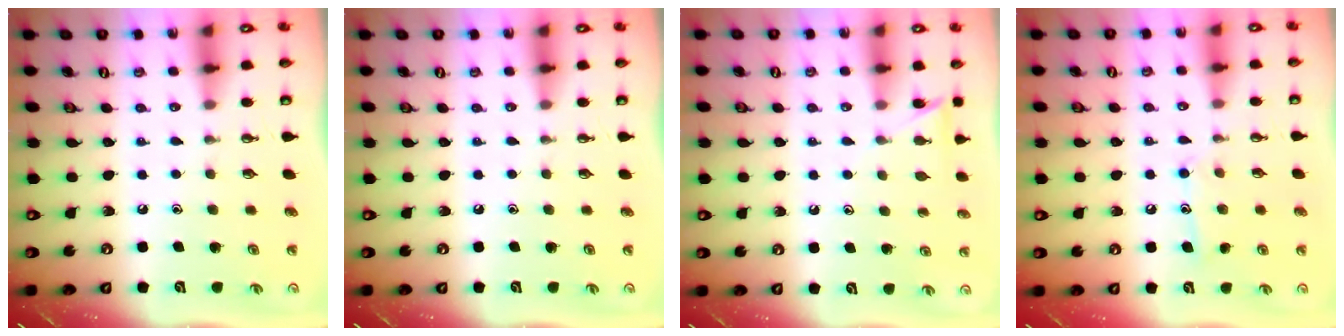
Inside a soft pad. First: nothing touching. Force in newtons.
{"total": 0.0}
{"total": 6.1, "press": 6.1, "slide": 0.5}
{"total": 9.1, "press": 9.1, "slide": 0.6}